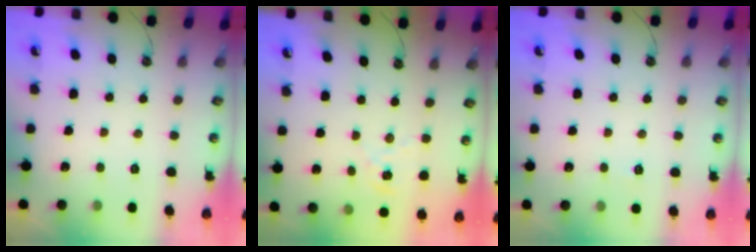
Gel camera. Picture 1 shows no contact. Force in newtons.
{"total": 1.4, "press": 1.4, "slide": 0.2}
{"total": 2.4, "press": 2.4, "slide": 0.4}